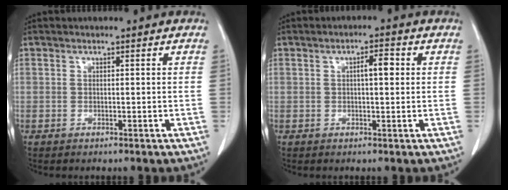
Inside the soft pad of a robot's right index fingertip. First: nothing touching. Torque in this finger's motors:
{"motor_torque": [0.20, -0.02, 0.09, 0.03]}